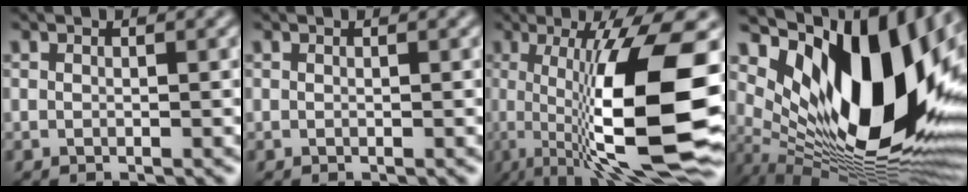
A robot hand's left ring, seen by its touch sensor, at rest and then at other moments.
{"total": 0.0}
{"total": 13.7, "force": [-0.8, 3.5, 13.2], "torque": [-0.207, 0.002, -0.011]}
{"total": 16.9, "force": [4.1, 8.4, 14.0], "torque": [-0.233, 0.000, 0.067]}